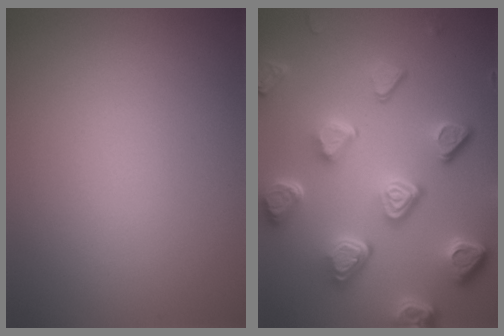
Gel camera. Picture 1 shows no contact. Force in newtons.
{"total": 7.5, "press": 5.6, "slide": 5.0}